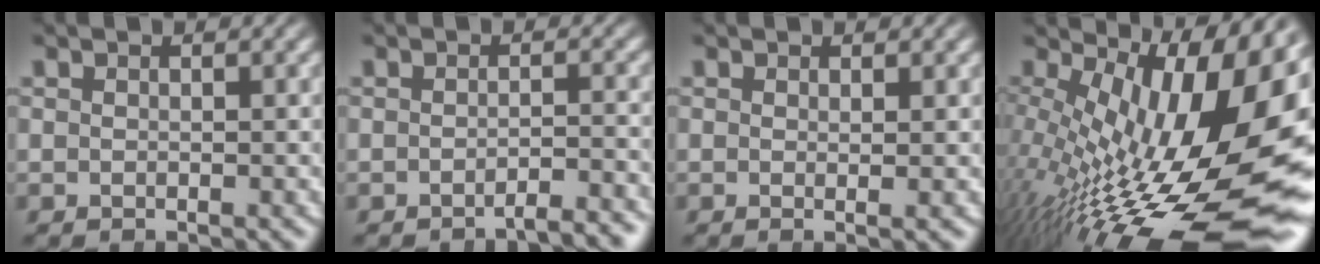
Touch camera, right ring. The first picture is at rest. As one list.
[{"total": 2.2, "force": [-2.0, -0.1, 0.8], "torque": [-0.008, 0.000, -0.035]}, {"total": 0.9, "force": [0.0, -0.3, 0.8], "torque": [-0.017, -0.007, 0.001]}, {"total": 17.5, "force": [-2.5, 8.1, 15.3], "torque": [-0.222, -0.045, -0.002]}]